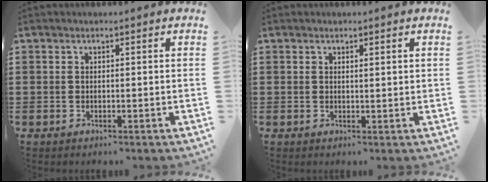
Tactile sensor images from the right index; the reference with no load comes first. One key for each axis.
{"total": 0.7, "fx": 0.4, "fy": 0.1, "fz": 0.5, "tx": -0.011, "ty": 0.002, "tz": 0.007}